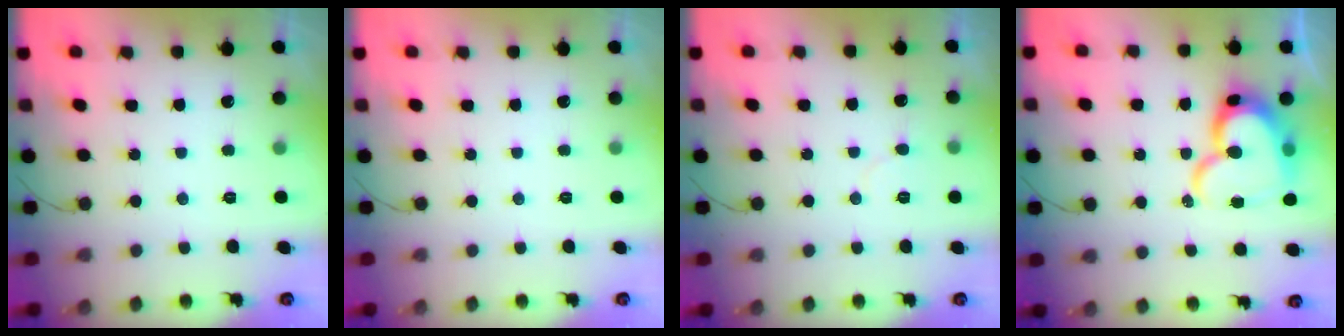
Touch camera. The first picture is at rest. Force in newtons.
{"total": 0.0}
{"total": 3.5, "press": 3.4, "slide": 0.3}
{"total": 17.1, "press": 17.0, "slide": 1.8}